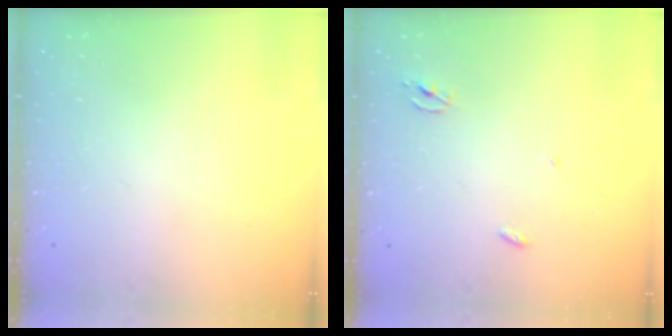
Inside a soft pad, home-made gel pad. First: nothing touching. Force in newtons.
{"total": 2.3, "press": 2.3, "slide": 0.1}